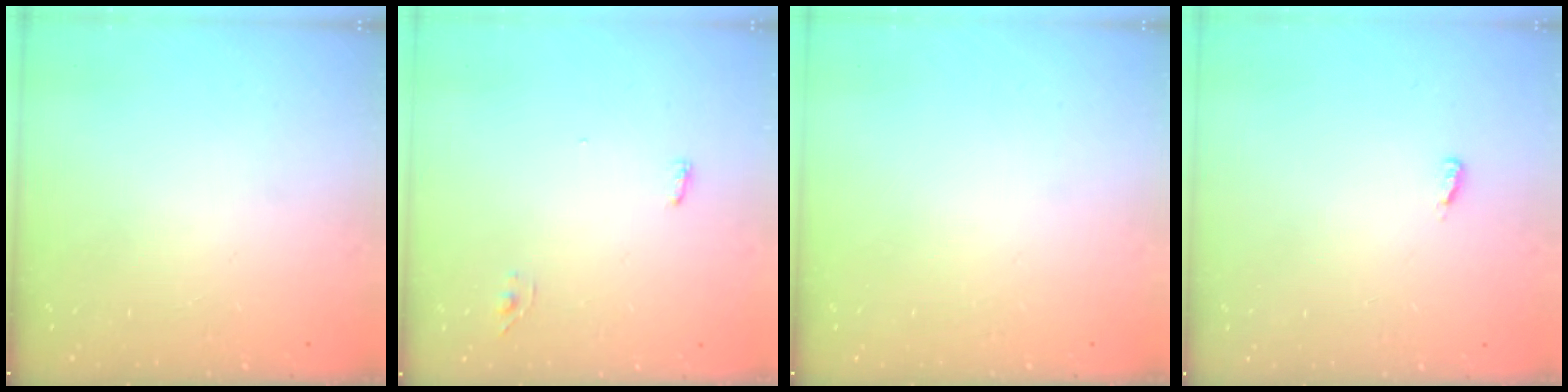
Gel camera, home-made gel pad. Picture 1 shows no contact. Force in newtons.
{"total": 3.3, "press": 2.9, "slide": 1.7}
{"total": 0.0}
{"total": 4.4, "press": 2.2, "slide": 3.9}